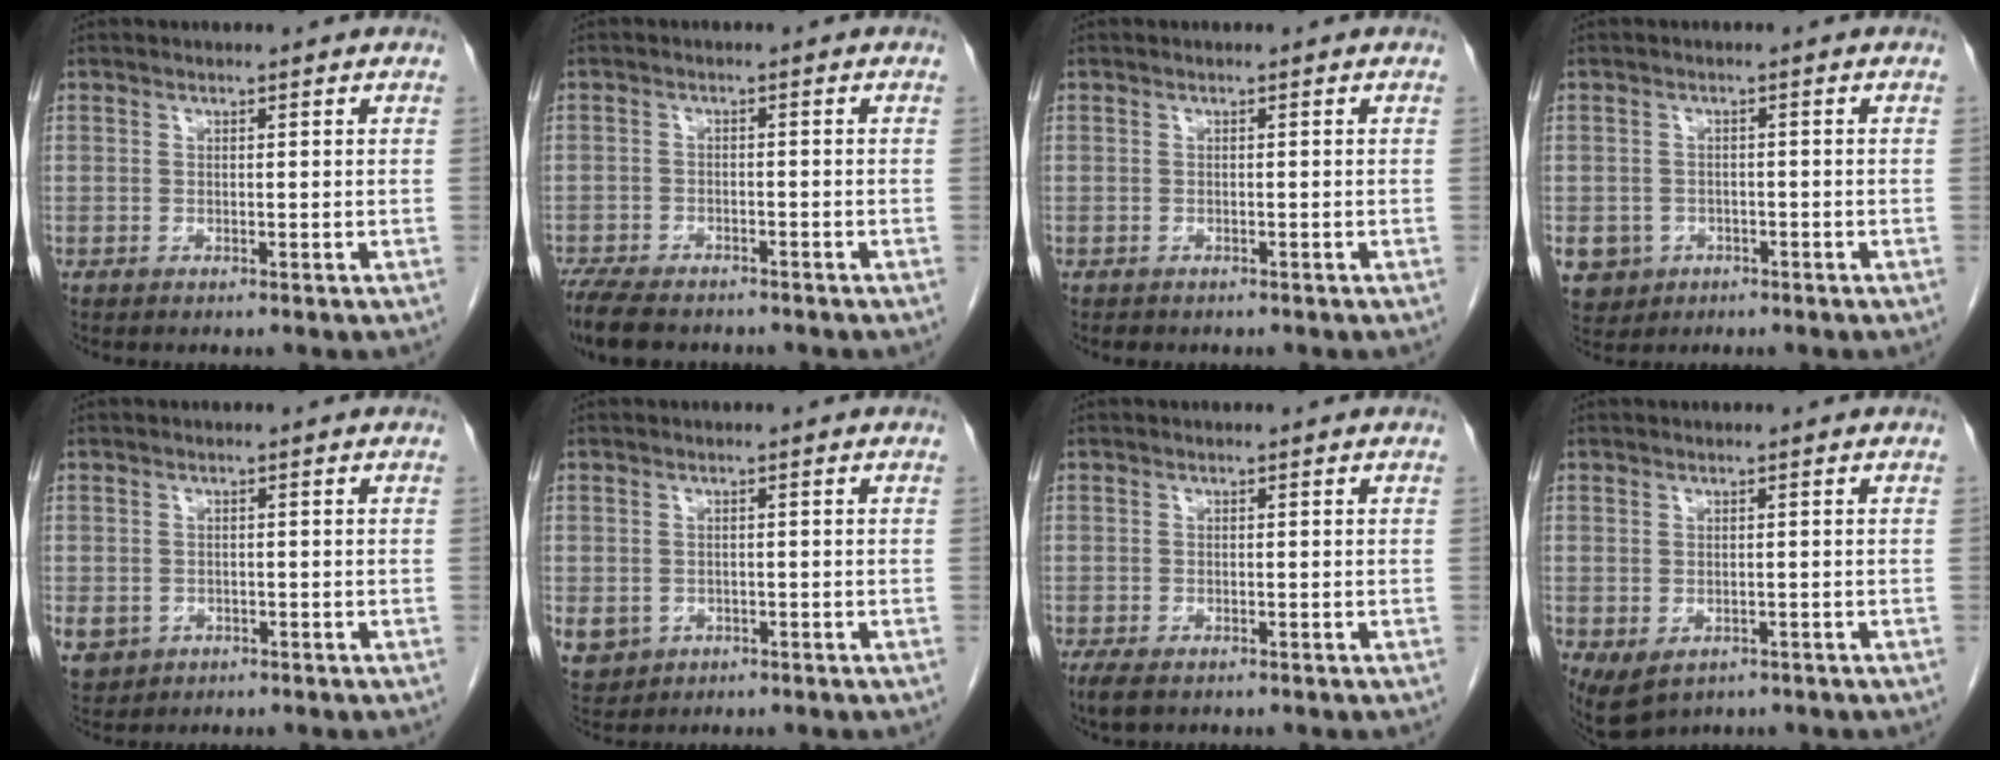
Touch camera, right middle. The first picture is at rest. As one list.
[{"total": 9.3, "force": [-7.6, 3.4, 4.3], "torque": [-0.082, -0.014, -0.118]}, {"total": 1.3, "force": [-1.1, 0.7, 0.4], "torque": [-0.014, -0.003, -0.012]}, {"total": 6.3, "force": [-2.8, 5.5, 1.4], "torque": [-0.036, 0.002, -0.039]}, {"total": 7.6, "force": [-2.9, 6.6, 2.6], "torque": [-0.082, -0.003, -0.036]}, {"total": 7.3, "force": [-2.6, 6.4, 2.4], "torque": [-0.073, -0.003, -0.032]}, {"total": 3.0, "force": [-2.0, 1.4, 1.8], "torque": [-0.041, -0.009, -0.030]}, {"total": 5.1, "force": [-2.4, 3.4, 2.8], "torque": [-0.052, -0.008, -0.029]}]